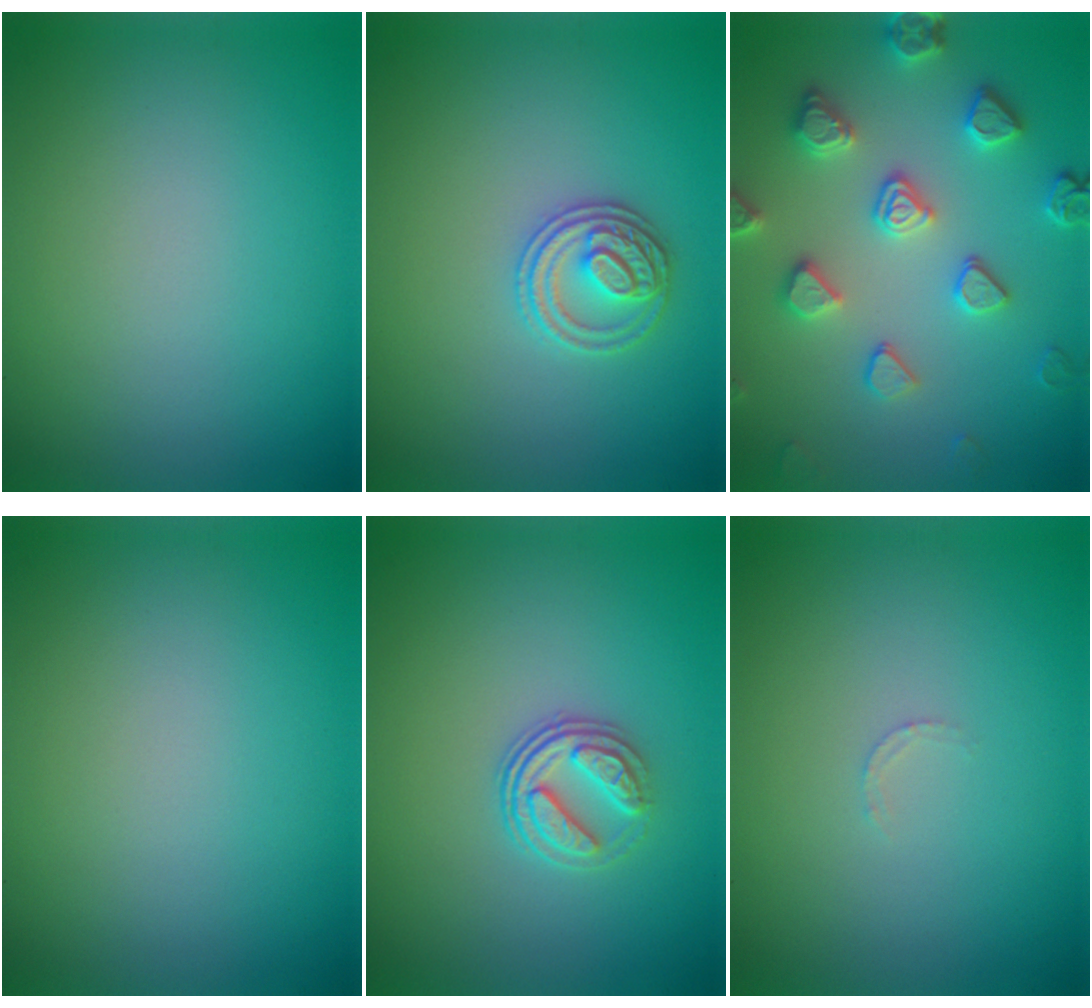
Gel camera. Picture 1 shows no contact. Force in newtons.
{"total": 2.7, "press": 2.7, "slide": 0.6}
{"total": 4.5, "press": 4.4, "slide": 1.0}
{"total": 0.0}
{"total": 3.1, "press": 2.6, "slide": 1.7}
{"total": 0.7, "press": 0.6, "slide": 0.3}